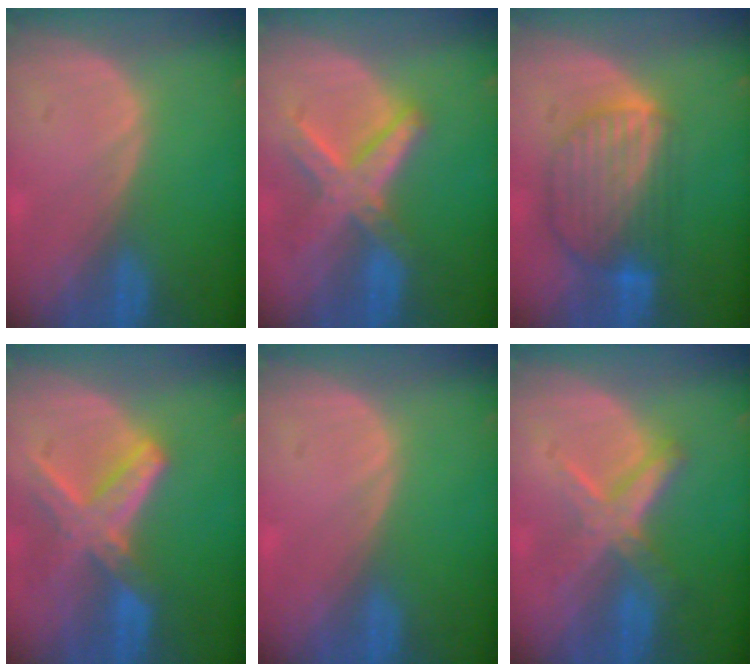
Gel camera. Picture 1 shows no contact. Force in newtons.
{"total": 8.3, "press": 7.1, "slide": 4.3}
{"total": 9.0, "press": 7.8, "slide": 4.5}
{"total": 8.3, "press": 7.3, "slide": 4.0}
{"total": 0.0}
{"total": 6.5, "press": 5.8, "slide": 3.0}